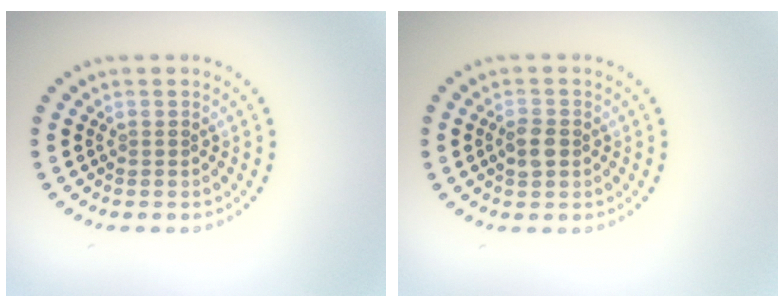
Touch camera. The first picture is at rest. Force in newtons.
{"total": 1.9, "press": 1.9, "slide": 0.3}